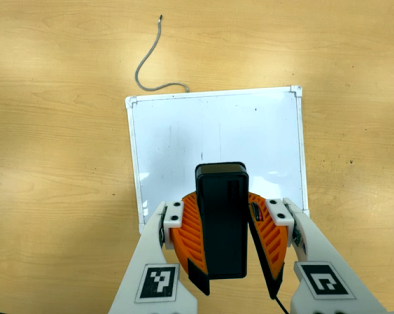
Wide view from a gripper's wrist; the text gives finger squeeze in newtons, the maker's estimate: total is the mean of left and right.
{"total": 10.3, "left": 10.2, "right": 10.4}